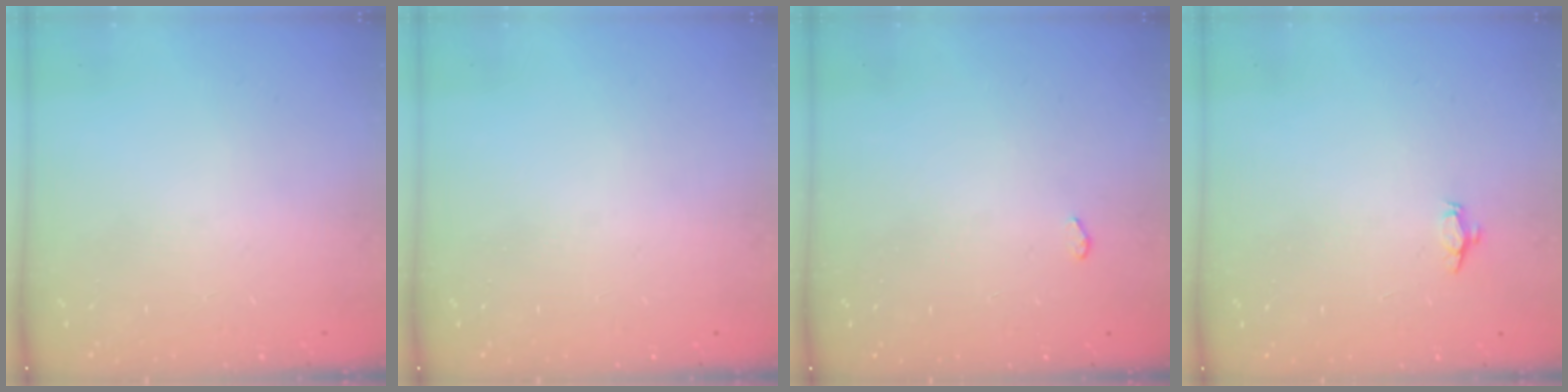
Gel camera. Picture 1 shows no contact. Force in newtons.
{"total": 0.0}
{"total": 2.2, "press": 2.2, "slide": 0.3}
{"total": 3.8, "press": 3.8, "slide": 0.3}